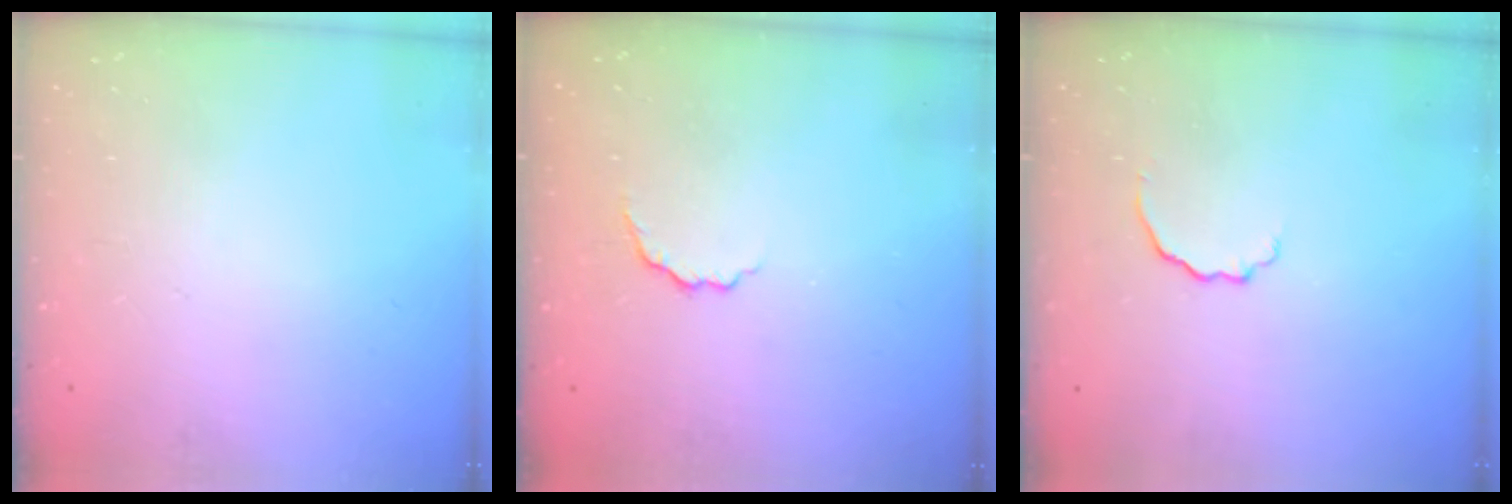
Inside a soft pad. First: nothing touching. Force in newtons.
{"total": 3.4, "press": 3.3, "slide": 0.9}
{"total": 3.2, "press": 3.1, "slide": 0.8}